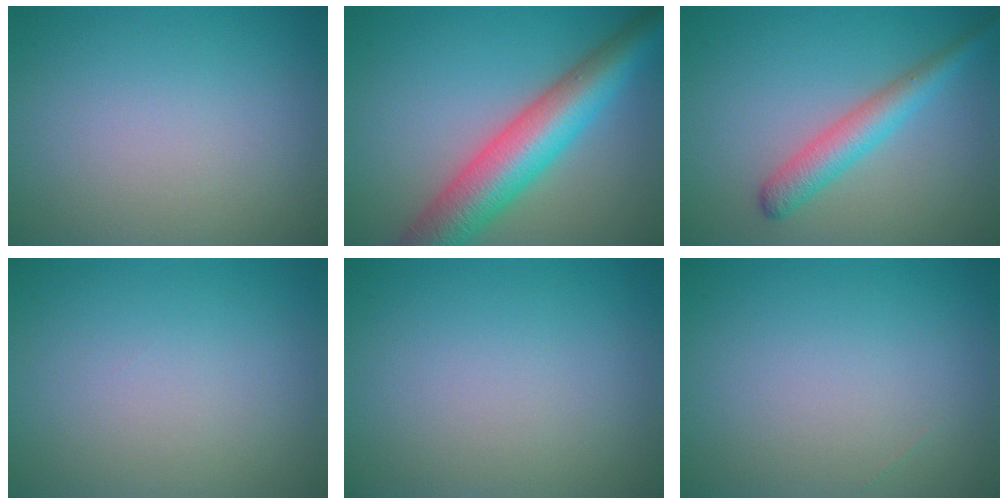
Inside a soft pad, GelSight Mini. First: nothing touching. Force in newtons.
{"total": 8.8, "press": 8.8, "slide": 0.3}
{"total": 2.8, "press": 2.8, "slide": 0.2}
{"total": 0.0}
{"total": 0.0}
{"total": 0.0}